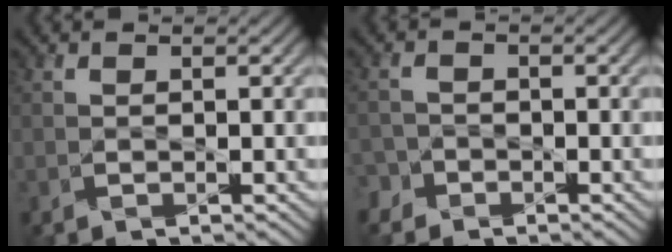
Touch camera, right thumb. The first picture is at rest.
{"total": 2.1, "force": [-1.6, 1.3, 0.3], "torque": [-0.006, 0.000, -0.040]}